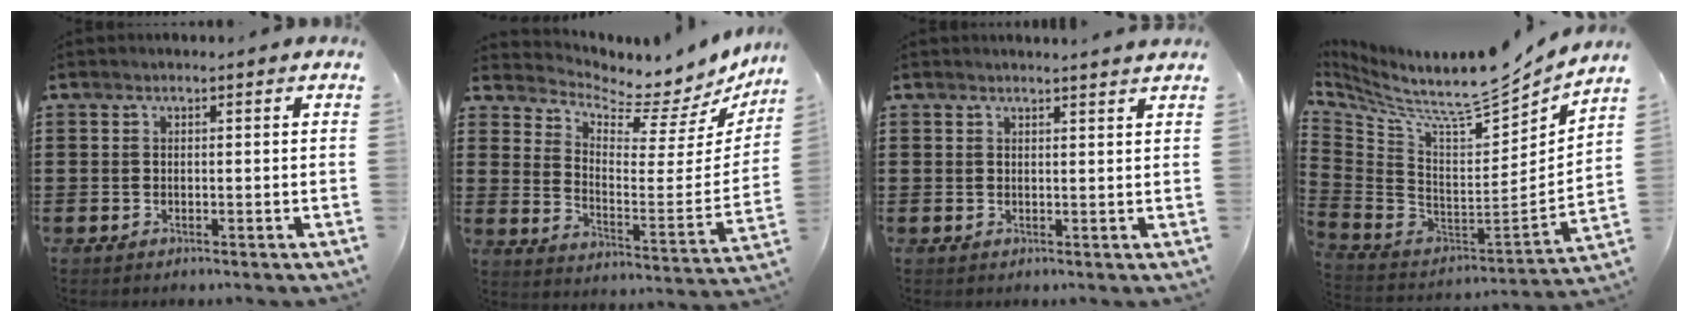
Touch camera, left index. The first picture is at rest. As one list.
[{"total": 4.7, "force": [4.4, 1.2, 1.3], "torque": [-0.035, -0.059, 0.061]}, {"total": 1.6, "force": [1.5, -0.3, 0.4], "torque": [-0.010, -0.002, 0.030]}, {"total": 9.4, "force": [8.2, 0.9, 4.5], "torque": [-0.117, -0.081, 0.136]}]